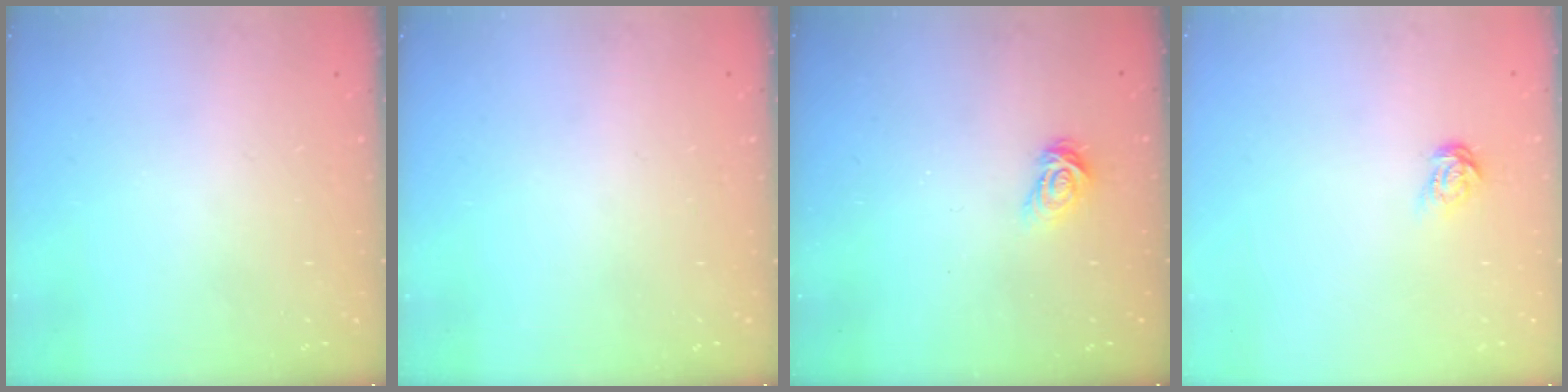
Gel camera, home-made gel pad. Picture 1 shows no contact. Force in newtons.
{"total": 0.0}
{"total": 4.1, "press": 4.1, "slide": 0.5}
{"total": 4.3, "press": 4.3, "slide": 0.4}